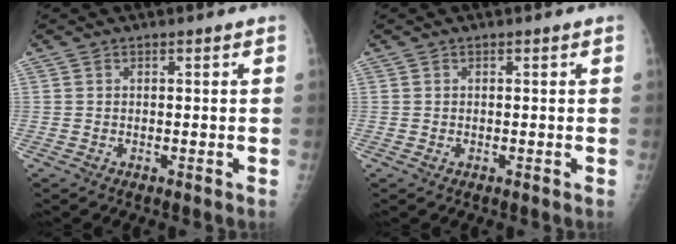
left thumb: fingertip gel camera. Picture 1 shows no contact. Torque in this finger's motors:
{"motor_torque": [-0.12, 0.16, -0.07, -0.06, 0.00]}